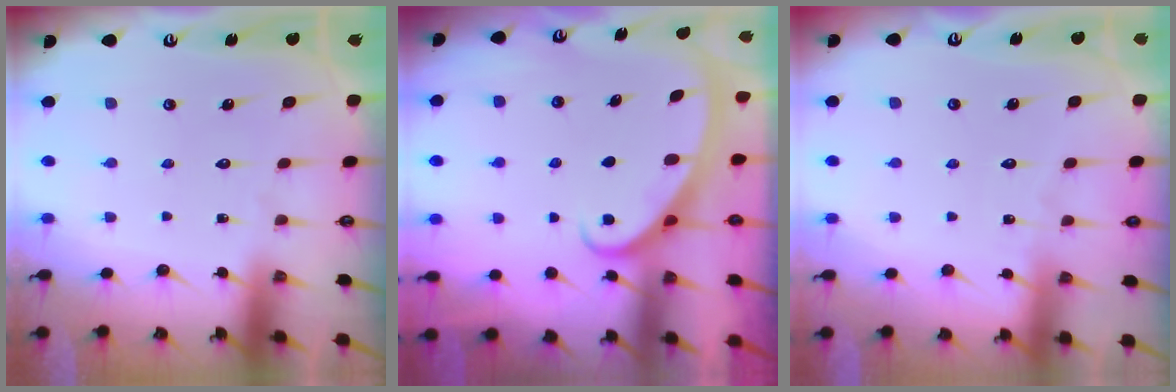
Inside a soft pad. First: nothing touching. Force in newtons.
{"total": 2.6, "press": 2.6, "slide": 0.4}
{"total": 2.2, "press": 2.2, "slide": 0.3}